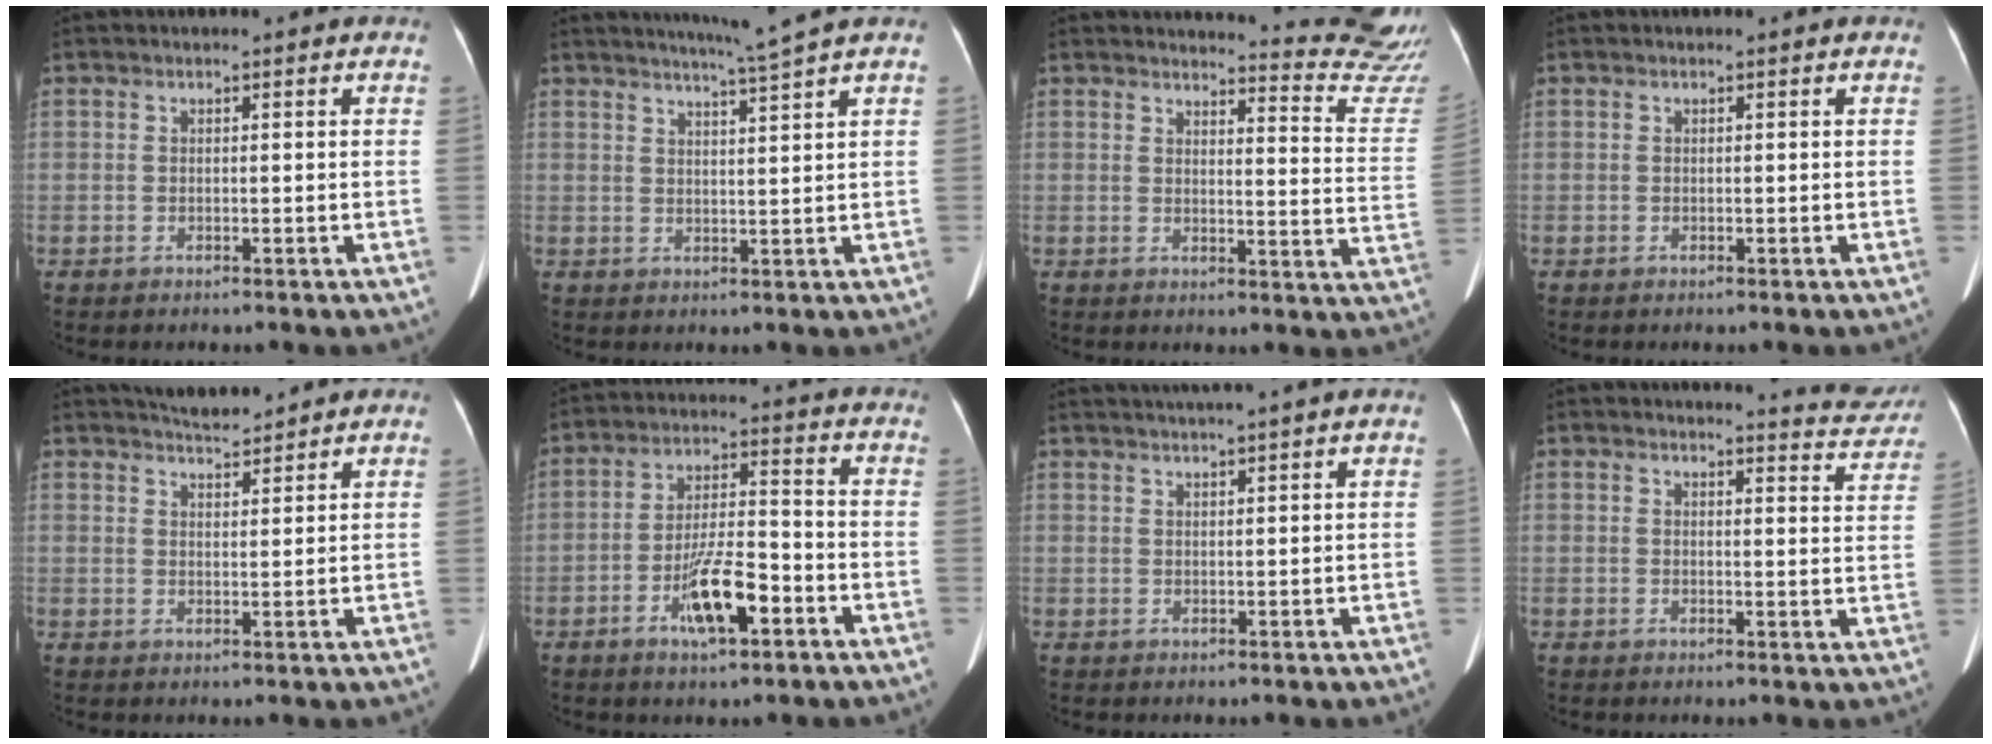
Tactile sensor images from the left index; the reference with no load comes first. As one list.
[{"total": 5.1, "force": [4.2, -1.9, 2.1], "torque": [-0.035, -0.011, 0.069]}, {"total": 13.9, "force": [13.9, -1.0, 0.9], "torque": [0.003, -0.134, 0.132]}, {"total": 0.0}, {"total": 4.4, "force": [4.2, 0.2, 1.1], "torque": [-0.020, 0.010, 0.073]}, {"total": 9.2, "force": [-4.2, 2.3, 7.9], "torque": [-0.157, 0.000, -0.070]}, {"total": 5.9, "force": [5.1, -1.3, 2.7], "torque": [-0.037, 0.024, 0.071]}, {"total": 6.7, "force": [6.7, 0.5, 0.2], "torque": [0.002, -0.032, 0.058]}]